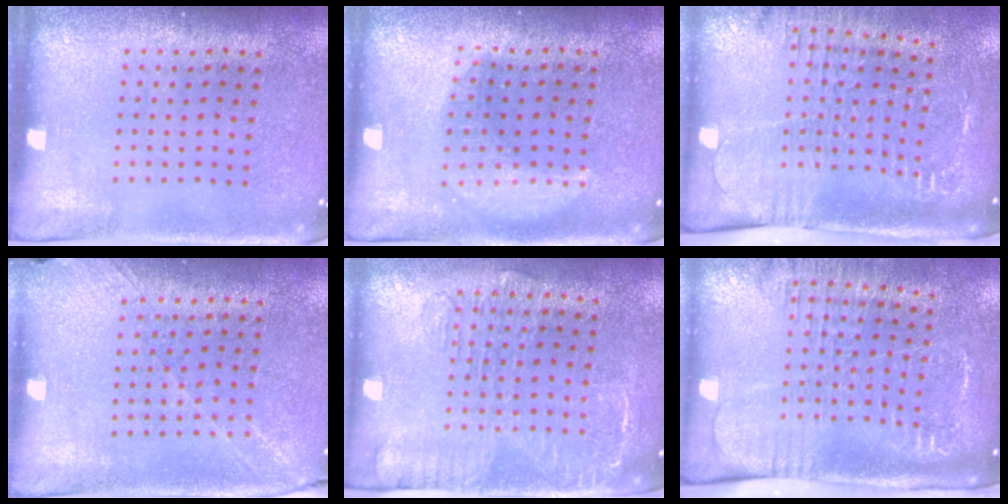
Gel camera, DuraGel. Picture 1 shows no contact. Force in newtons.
{"total": 2.6, "press": 2.6, "slide": 0.4}
{"total": 2.1, "press": 1.9, "slide": 0.9}
{"total": 1.3, "press": 1.2, "slide": 0.5}
{"total": 1.9, "press": 1.6, "slide": 1.0}
{"total": 2.6, "press": 2.0, "slide": 1.7}